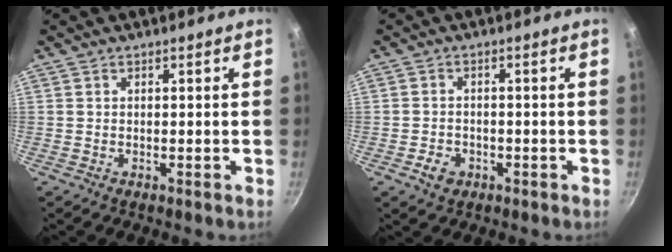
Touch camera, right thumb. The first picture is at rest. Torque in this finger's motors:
{"motor_torque": [-0.25, 0.21, -0.18, -0.01, 0.07]}